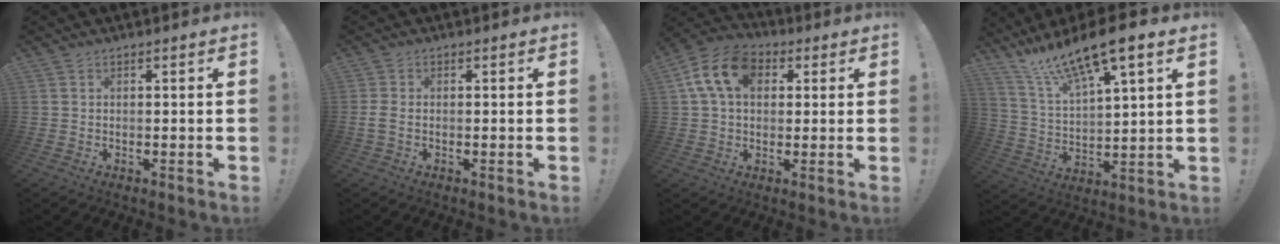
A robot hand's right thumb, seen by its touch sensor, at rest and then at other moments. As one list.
[{"total": 2.5, "force": [-0.3, 1.4, 2.0], "torque": [-0.041, 0.005, -0.003]}, {"total": 14.1, "force": [4.2, 10.0, 9.0], "torque": [-0.150, 0.003, 0.083]}, {"total": 14.2, "force": [11.4, 2.6, 8.1], "torque": [-0.155, -0.080, 0.196]}]